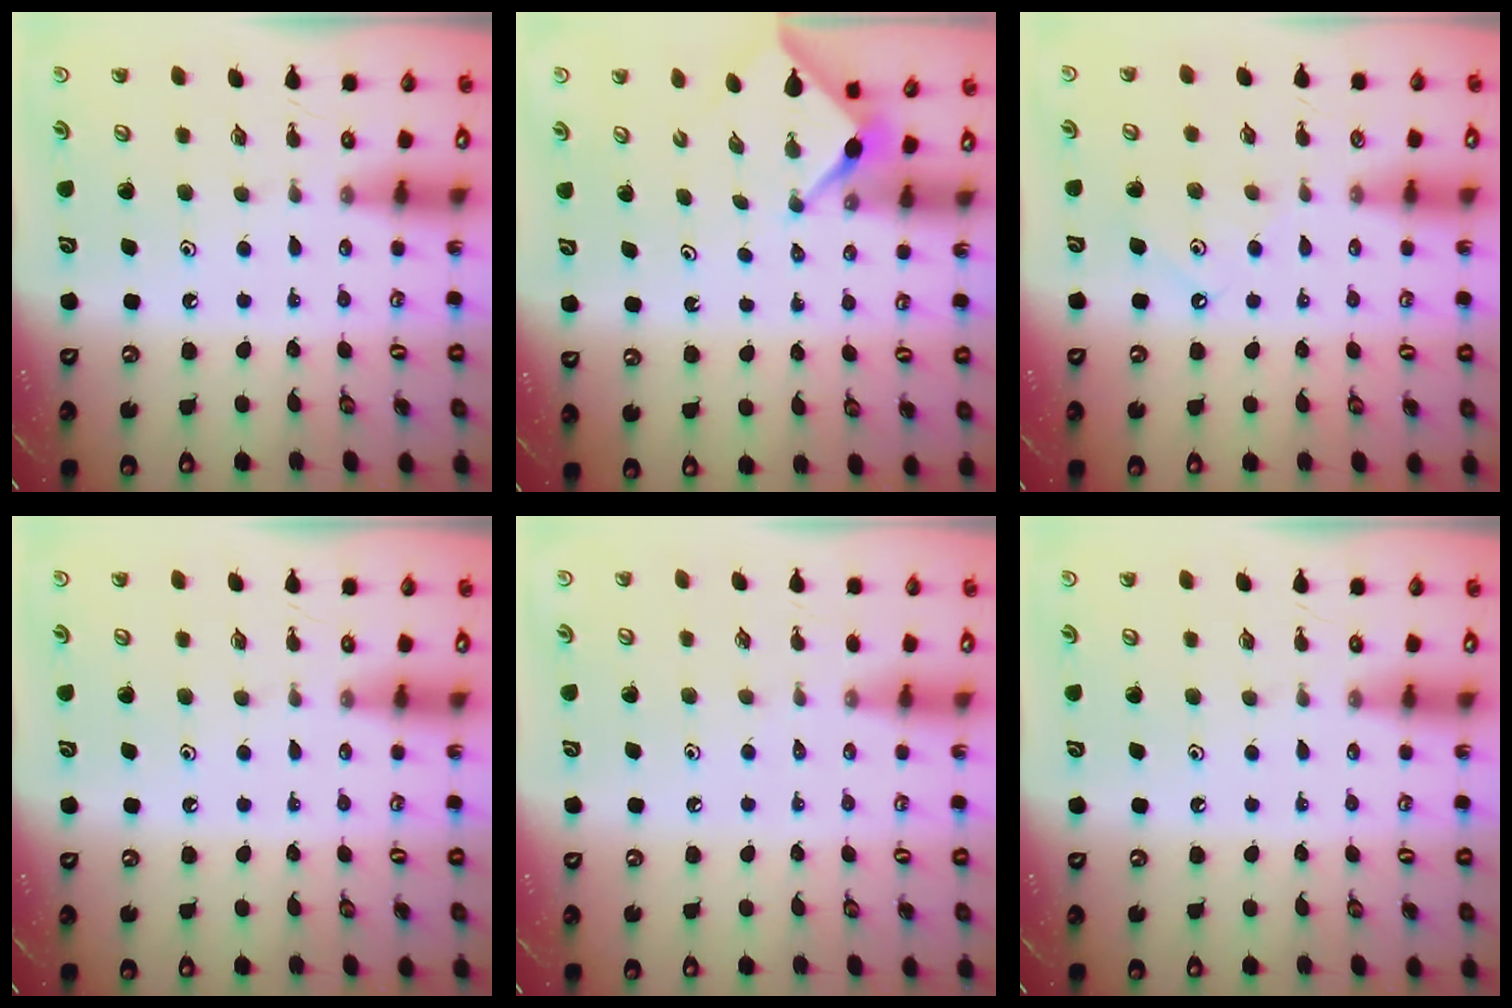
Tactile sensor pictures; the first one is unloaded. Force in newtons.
{"total": 3.0, "press": 3.0, "slide": 0.4}
{"total": 3.0, "press": 3.0, "slide": 0.4}
{"total": 0.0}
{"total": 2.0, "press": 2.0, "slide": 0.4}
{"total": 0.0}